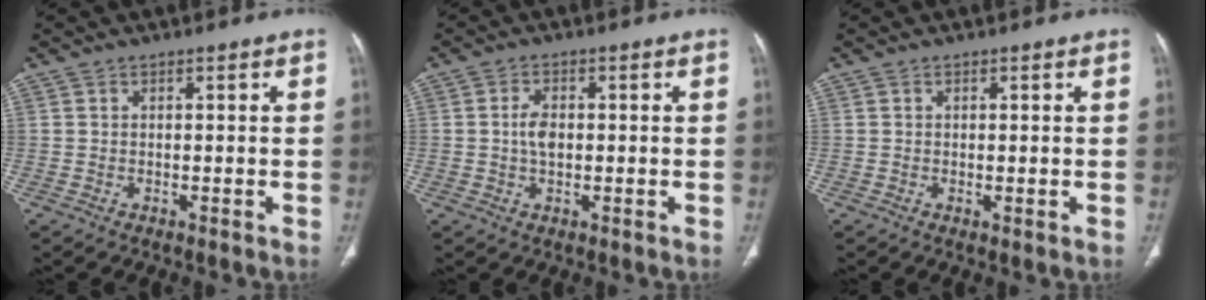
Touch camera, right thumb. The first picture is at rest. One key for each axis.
{"total": 3.4, "fx": 0.0, "fy": 2.1, "fz": 2.7, "tx": -0.051, "ty": 0.004, "tz": -0.002}
{"total": 0.7, "fx": 0.0, "fy": 0.2, "fz": 0.7, "tx": -0.014, "ty": -0.005, "tz": 0.001}